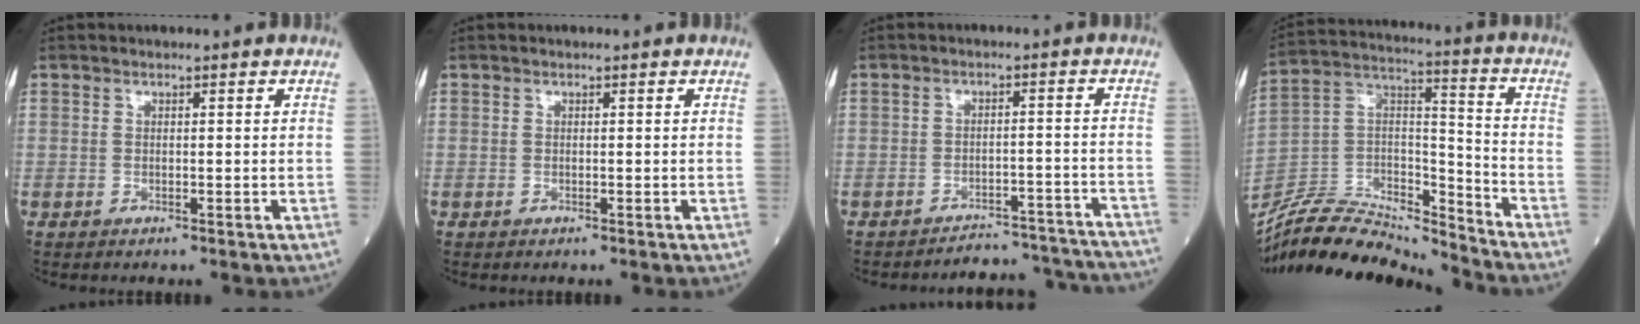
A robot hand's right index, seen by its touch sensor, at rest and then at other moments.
{"total": 0.0}
{"total": 12.7, "force": [-12.6, 1.5, 0.3], "torque": [0.022, 0.028, -0.147]}
{"total": 19.2, "force": [-18.5, 1.9, 4.6], "torque": [-0.091, 0.033, -0.327]}